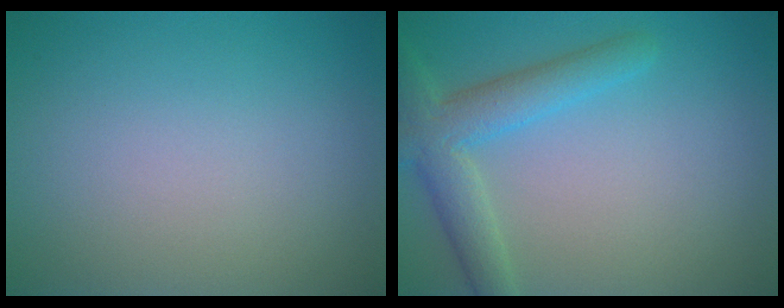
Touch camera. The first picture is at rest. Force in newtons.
{"total": 4.4, "press": 4.4, "slide": 0.2}